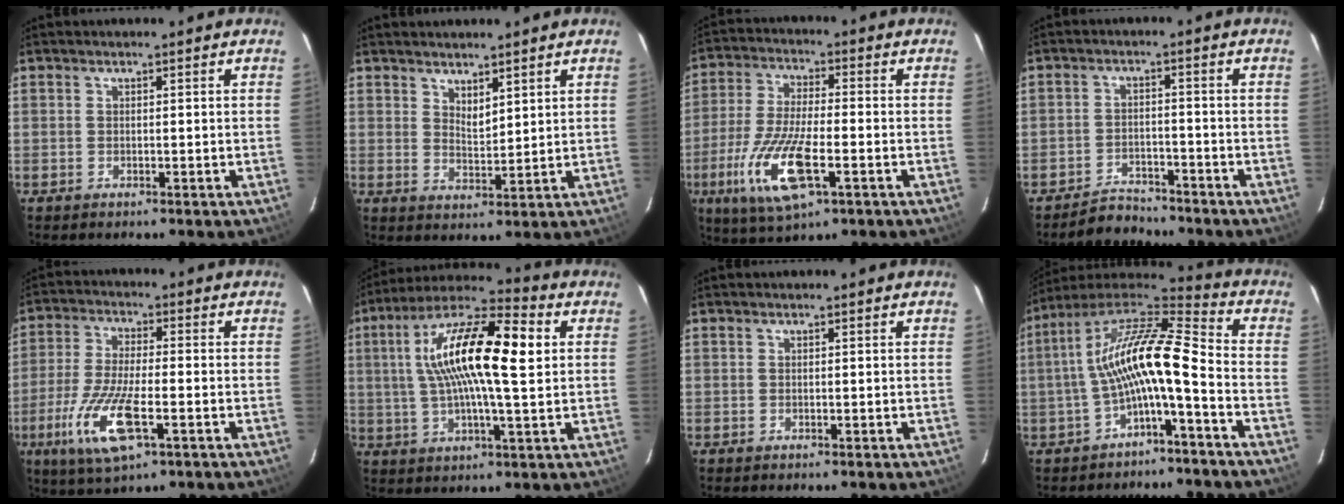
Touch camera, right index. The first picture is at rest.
{"total": 3.7, "force": [3.0, 1.2, 1.8], "torque": [-0.027, -0.003, 0.053]}
{"total": 14.3, "force": [-5.2, 4.4, 12.6], "torque": [-0.268, -0.020, -0.098]}
{"total": 5.2, "force": [-4.8, 2.0, 0.2], "torque": [-0.023, 0.012, -0.077]}
{"total": 12.7, "force": [-4.9, 3.6, 11.2], "torque": [-0.241, -0.020, -0.093]}
{"total": 18.5, "force": [4.0, 4.3, 17.5], "torque": [-0.319, 0.027, 0.054]}
{"total": 0.0}
{"total": 14.4, "force": [-3.1, 2.8, 13.8], "torque": [-0.265, 0.016, -0.063]}